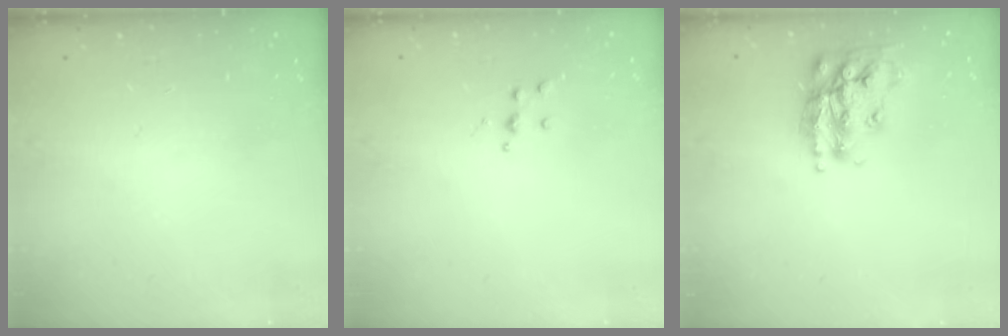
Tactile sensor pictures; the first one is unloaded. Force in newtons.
{"total": 3.5, "press": 3.5, "slide": 0.3}
{"total": 17.2, "press": 17.2, "slide": 1.4}